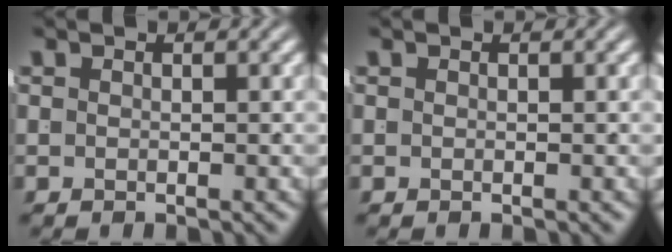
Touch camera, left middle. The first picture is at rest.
{"total": 0.0}